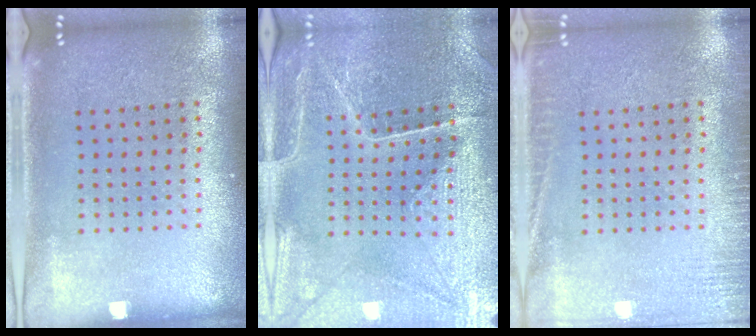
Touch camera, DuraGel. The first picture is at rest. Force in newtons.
{"total": 2.9, "press": 2.9, "slide": 0.2}
{"total": 2.4, "press": 2.4, "slide": 0.4}